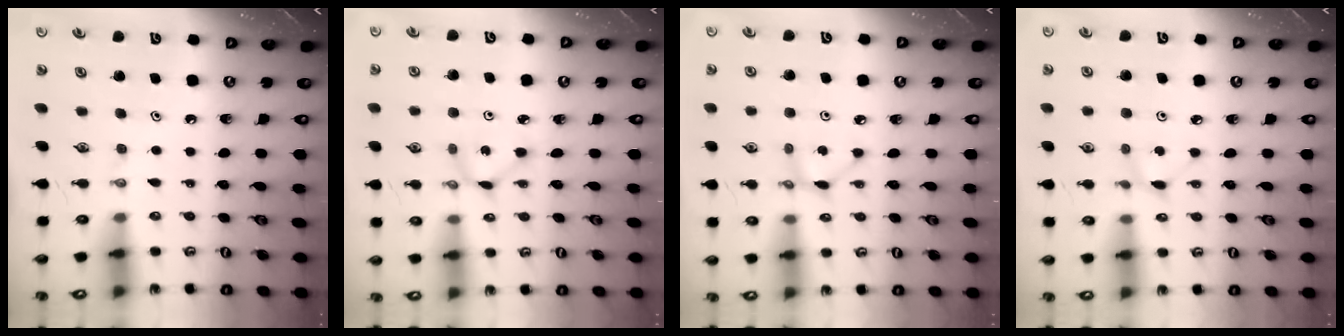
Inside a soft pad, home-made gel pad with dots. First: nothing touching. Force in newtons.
{"total": 2.1, "press": 2.1, "slide": 0.3}
{"total": 2.9, "press": 2.9, "slide": 0.1}
{"total": 3.0, "press": 3.0, "slide": 0.3}